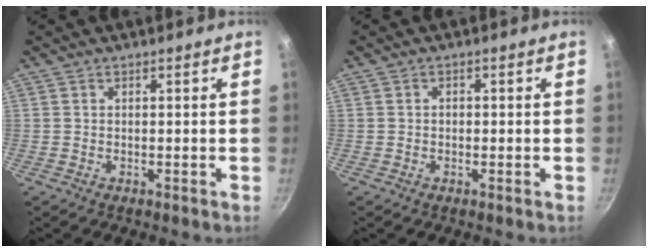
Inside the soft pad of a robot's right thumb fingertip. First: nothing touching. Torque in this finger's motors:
{"motor_torque": [-0.10, -0.35, -0.01, 0.20, -0.02]}